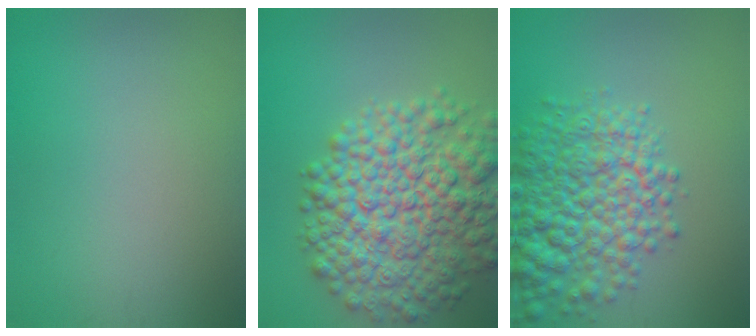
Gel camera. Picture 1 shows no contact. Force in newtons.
{"total": 11.1, "press": 11.1, "slide": 0.4}
{"total": 8.6, "press": 8.6, "slide": 0.3}